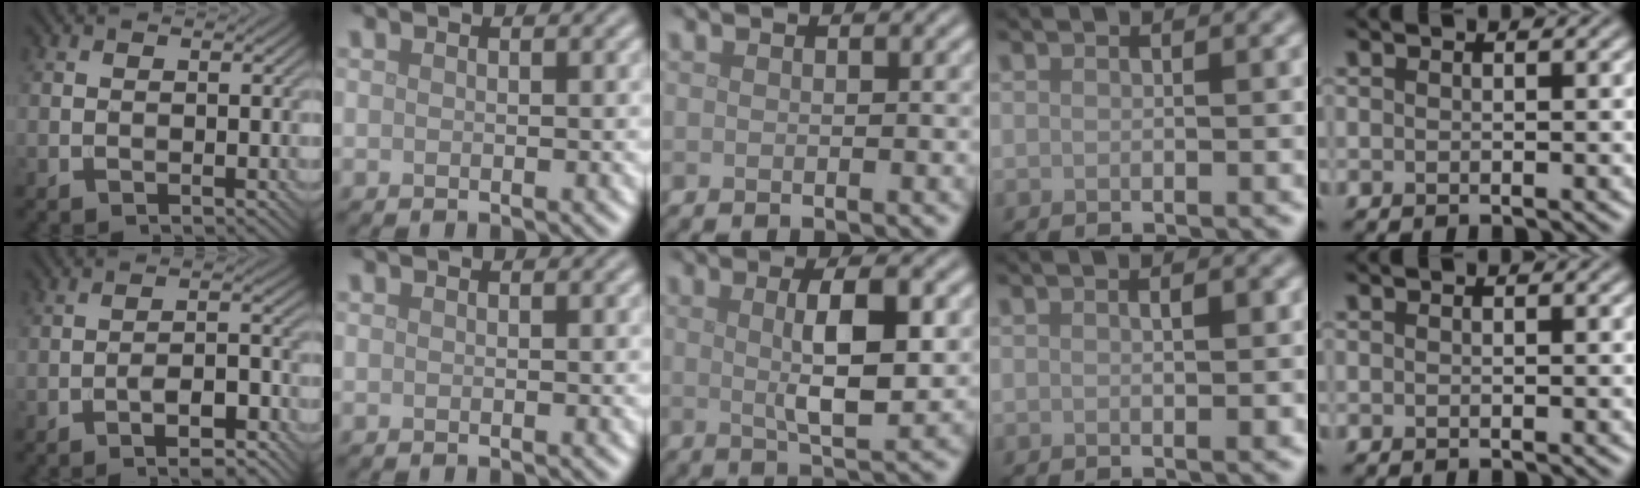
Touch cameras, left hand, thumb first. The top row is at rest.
{"thumb": {"total": 6.1, "force": [-3.8, 1.7, 4.5], "torque": [-0.068, 0.011, -0.061]}, "middle": {"total": 5.3, "force": [0.8, 1.3, 5.1], "torque": [-0.082, 0.002, 0.016]}, "ring": {"total": 1.1, "force": [0.1, 0.5, 1.0], "torque": [-0.014, -0.003, 0.003]}}